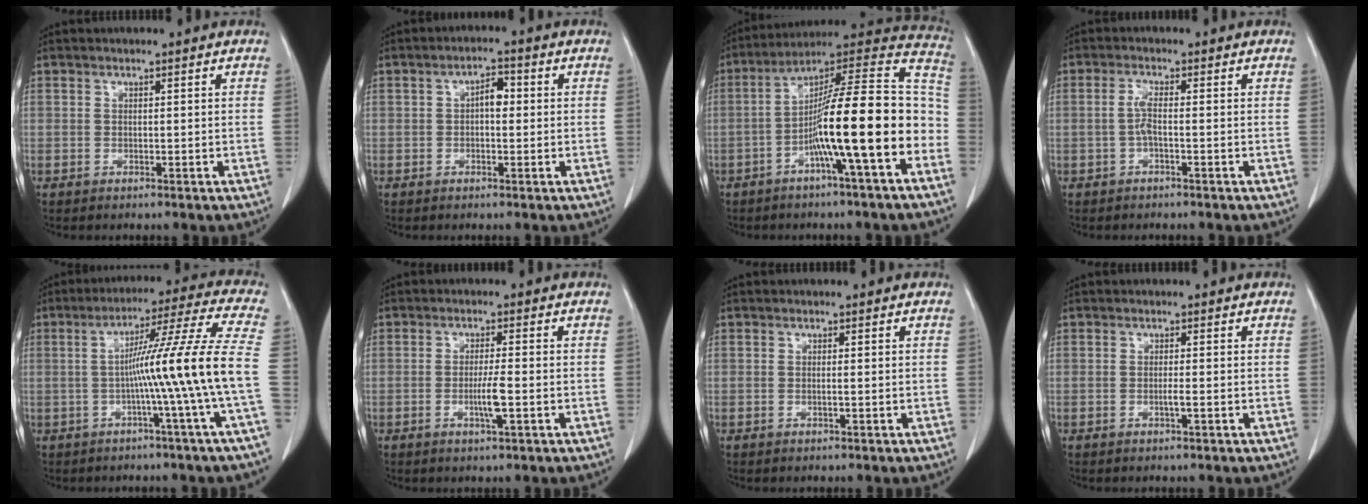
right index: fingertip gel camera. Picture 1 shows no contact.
{"total": 3.0, "force": [0.1, 1.5, 2.7], "torque": [-0.039, 0.013, -0.001]}
{"total": 18.2, "force": [-5.4, 0.7, 17.3], "torque": [-0.263, 0.022, -0.094]}
{"total": 2.5, "force": [-0.5, 0.2, 2.4], "torque": [-0.052, 0.002, -0.011]}
{"total": 13.6, "force": [-2.3, -3.3, 13.0], "torque": [-0.196, 0.005, -0.040]}
{"total": 3.7, "force": [-1.1, -0.1, 3.6], "torque": [-0.069, -0.006, -0.019]}
{"total": 0.7, "force": [-0.2, -0.1, 0.6], "torque": [-0.012, 0.000, -0.002]}
{"total": 1.2, "force": [-0.4, -0.1, 1.1], "torque": [-0.023, -0.001, -0.007]}